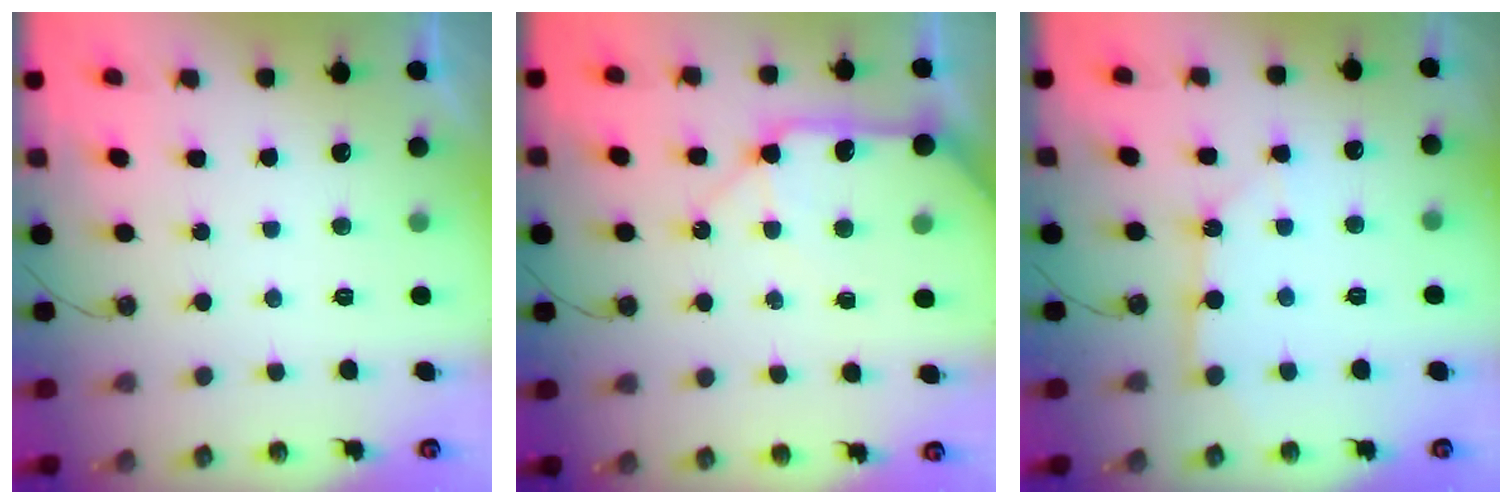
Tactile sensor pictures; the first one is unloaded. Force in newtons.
{"total": 14.3, "press": 14.2, "slide": 2.2}
{"total": 4.6, "press": 4.5, "slide": 0.3}